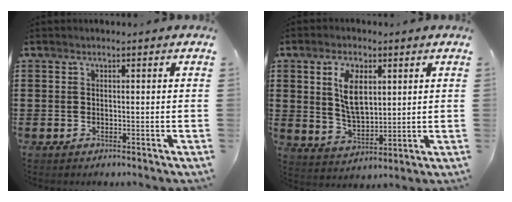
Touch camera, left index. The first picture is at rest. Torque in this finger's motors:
{"motor_torque": [1.27, 0.38, 0.64, 0.19]}